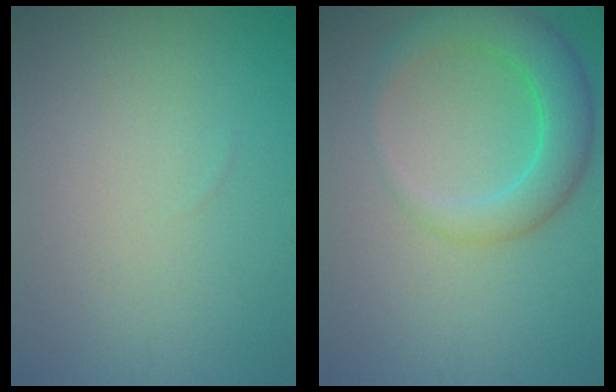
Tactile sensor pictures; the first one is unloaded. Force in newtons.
{"total": 4.9, "press": 4.9, "slide": 0.2}